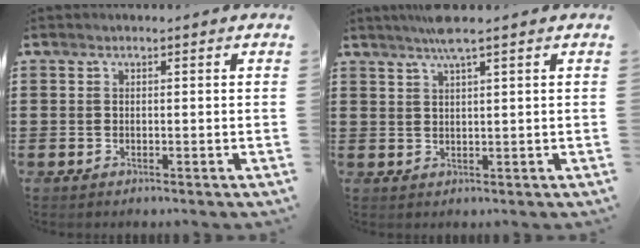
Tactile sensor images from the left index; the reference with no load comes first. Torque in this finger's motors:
{"motor_torque": [1.29, -0.46, 0.15, 0.11]}